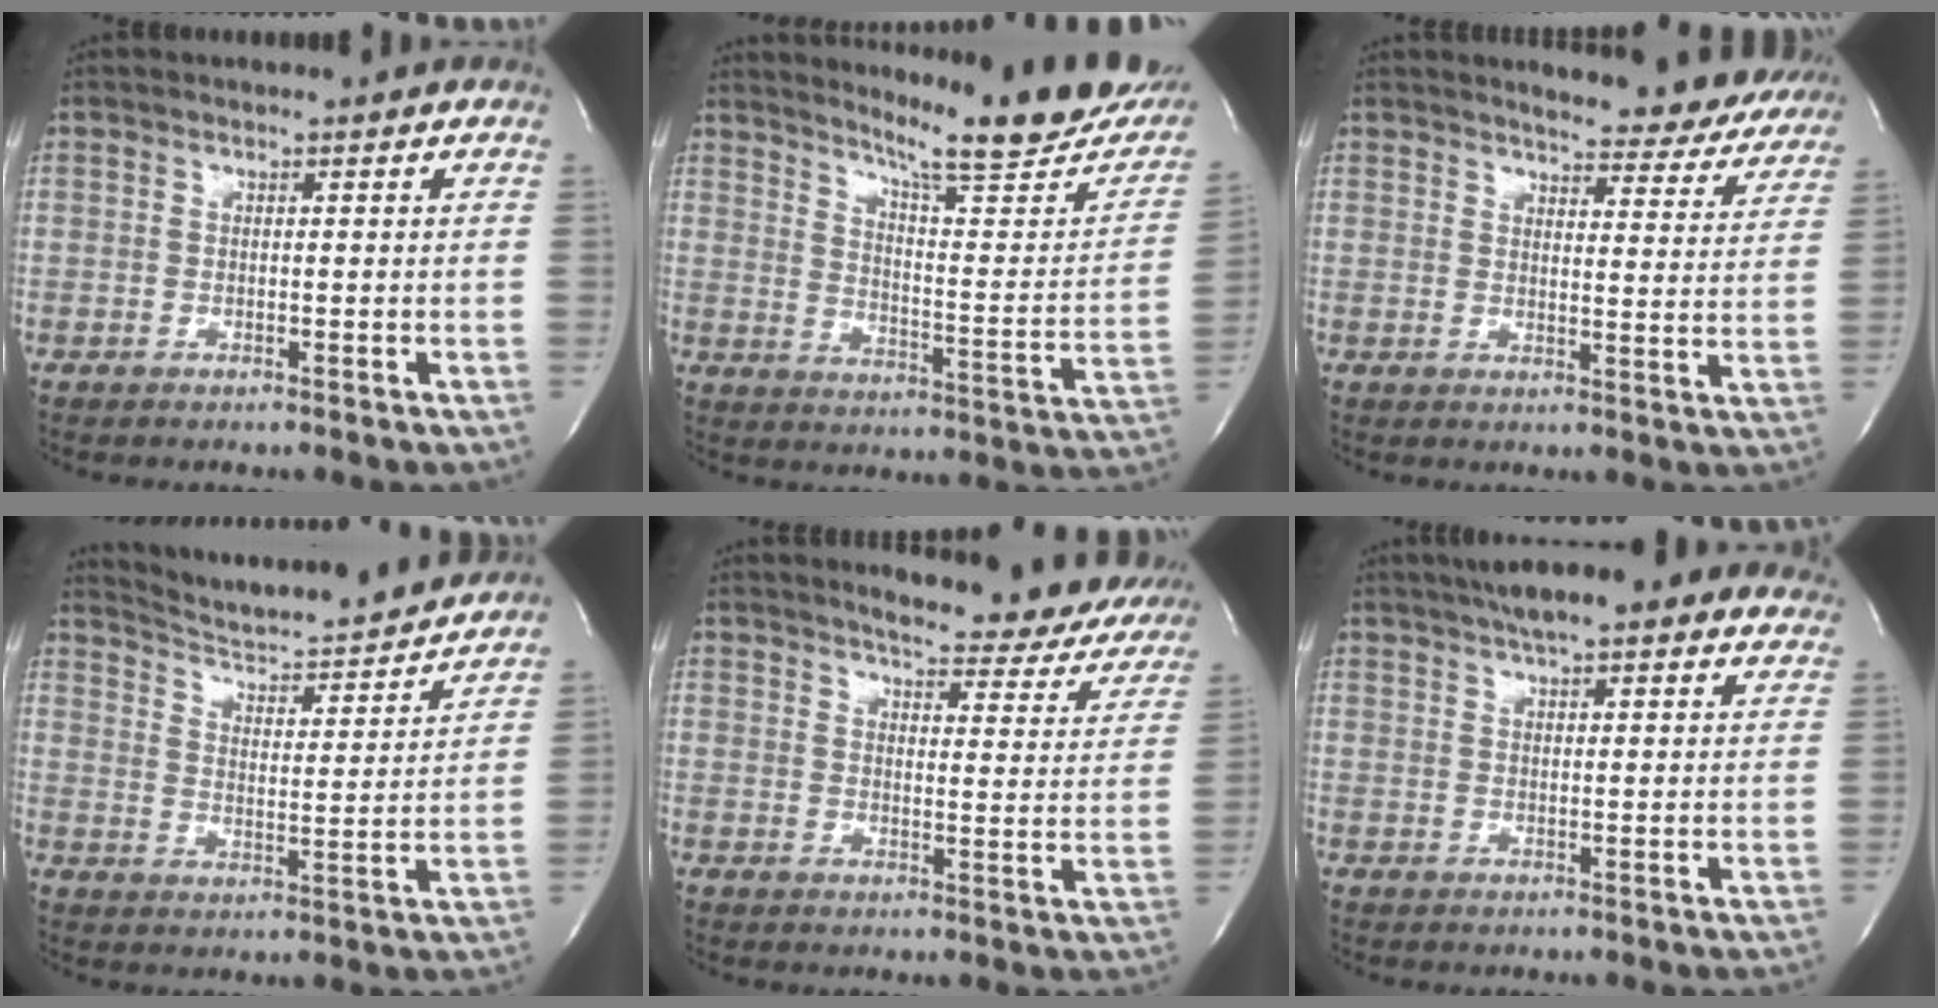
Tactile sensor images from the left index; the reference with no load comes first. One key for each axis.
{"total": 20.4, "fx": 18.0, "fy": 1.0, "fz": 9.6, "tx": -0.139, "ty": -0.079, "tz": 0.233}
{"total": 13.9, "fx": 13.4, "fy": 2.6, "fz": 3.0, "tx": -0.016, "ty": -0.048, "tz": 0.134}
{"total": 17.9, "fx": 17.0, "fy": 1.5, "fz": 5.6, "tx": -0.087, "ty": -0.021, "tz": 0.240}
{"total": 16.7, "fx": 15.3, "fy": 3.6, "fz": 5.5, "tx": -0.045, "ty": -0.050, "tz": 0.162}
{"total": 15.7, "fx": 12.8, "fy": 3.5, "fz": 8.3, "tx": -0.120, "ty": 0.037, "tz": 0.164}